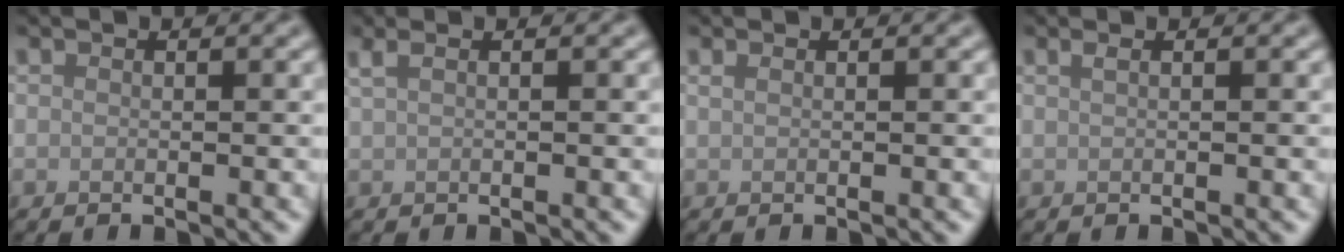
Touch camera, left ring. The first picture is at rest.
{"total": 1.7, "force": [0.9, 0.7, 1.2], "torque": [-0.023, -0.002, 0.011]}
{"total": 0.6, "force": [0.4, 0.3, 0.4], "torque": [-0.007, 0.002, 0.005]}
{"total": 1.2, "force": [0.6, 0.6, 0.9], "torque": [-0.009, -0.002, 0.000]}